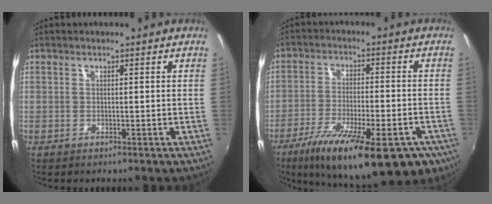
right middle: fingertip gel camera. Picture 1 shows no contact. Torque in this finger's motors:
{"motor_torque": [1.11, -1.03, 0.36, 0.21]}